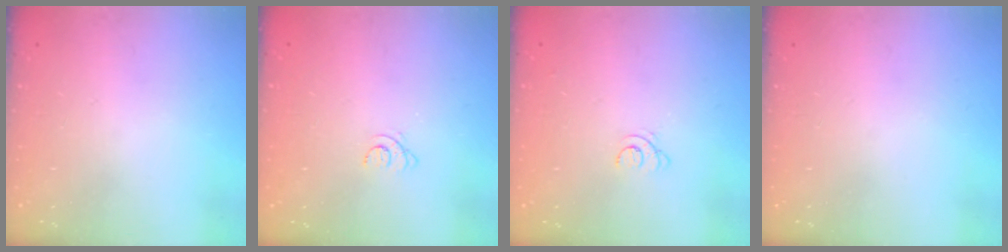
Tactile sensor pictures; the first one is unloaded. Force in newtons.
{"total": 3.6, "press": 3.6, "slide": 0.4}
{"total": 3.9, "press": 3.8, "slide": 0.5}
{"total": 0.0}